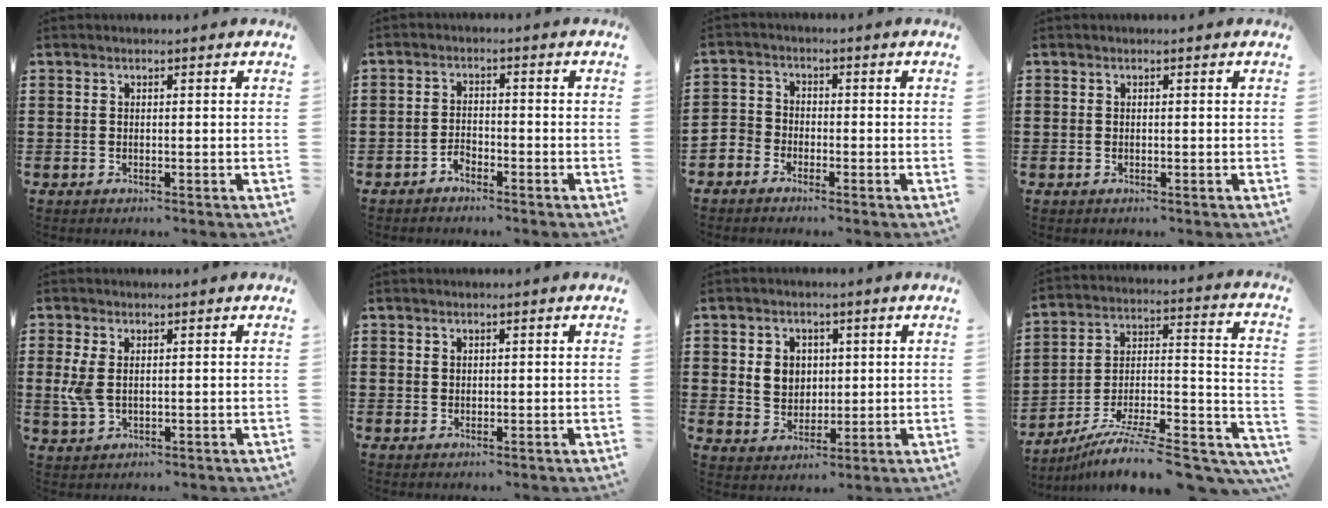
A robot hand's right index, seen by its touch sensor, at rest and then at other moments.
{"total": 2.1, "force": [-1.8, 0.9, 0.4], "torque": [-0.014, 0.003, -0.039]}
{"total": 2.5, "force": [-2.2, 1.3, -0.2], "torque": [-0.013, 0.001, -0.052]}
{"total": 0.0}
{"total": 4.4, "force": [0.5, 2.4, 3.6], "torque": [-0.103, -0.003, 0.001]}
{"total": 0.7, "force": [0.5, 0.4, 0.0], "torque": [-0.001, 0.000, 0.011]}
{"total": 4.4, "force": [1.1, 3.9, 1.5], "torque": [-0.038, 0.011, 0.017]}
{"total": 10.2, "force": [-8.2, 1.1, 5.9], "torque": [-0.079, 0.013, -0.154]}